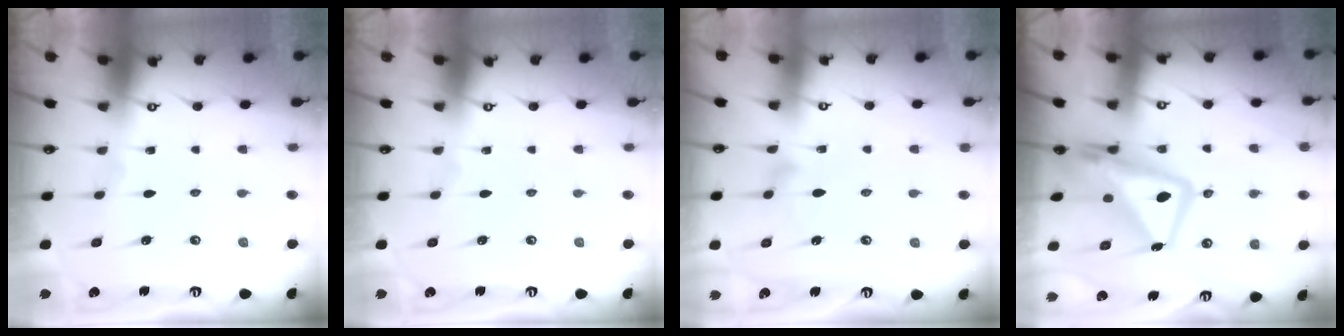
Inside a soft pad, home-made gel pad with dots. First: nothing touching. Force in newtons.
{"total": 0.0}
{"total": 9.0, "press": 8.9, "slide": 0.6}
{"total": 14.9, "press": 14.8, "slide": 1.8}